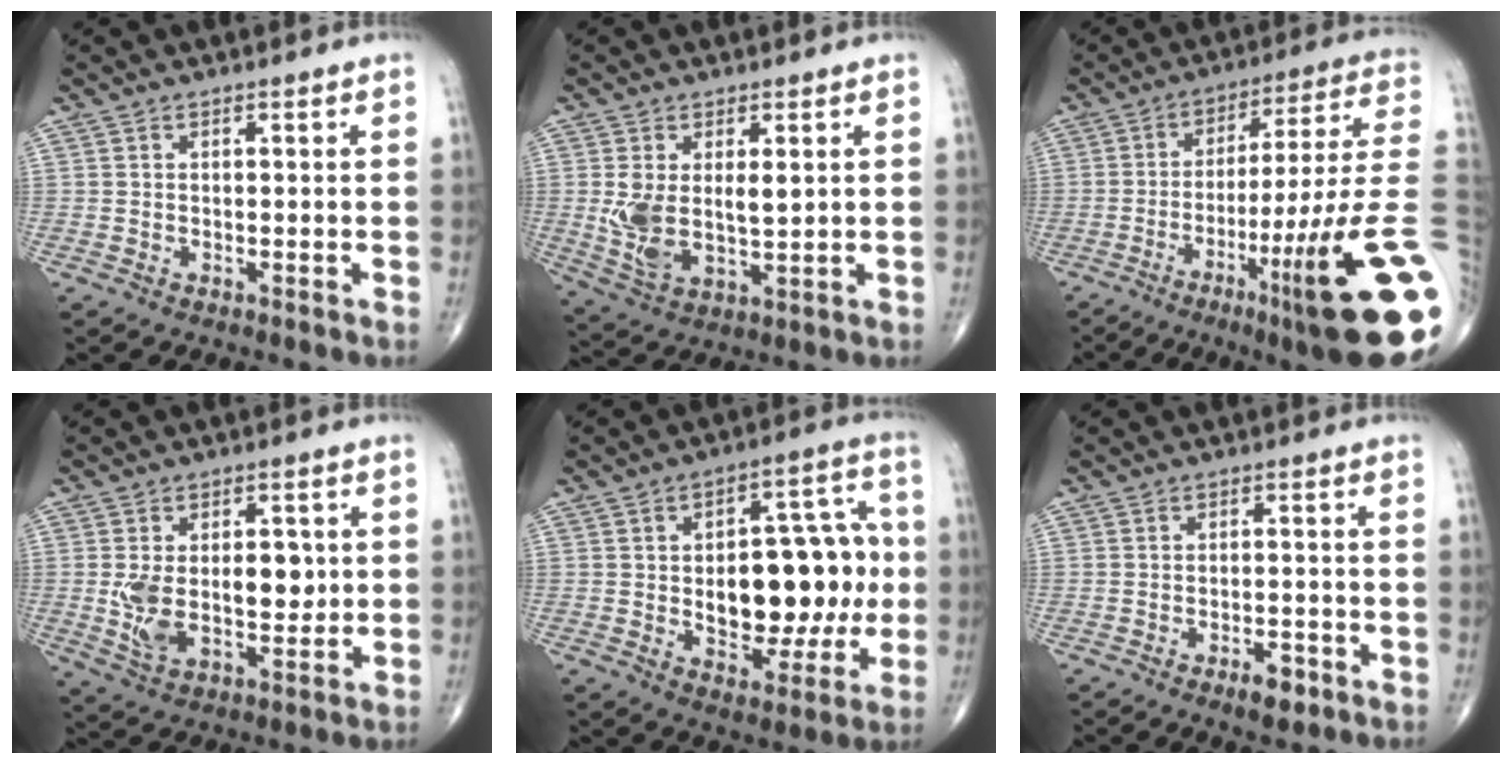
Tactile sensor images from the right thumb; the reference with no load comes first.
{"total": 8.7, "force": [1.2, 4.3, 7.5], "torque": [-0.142, -0.015, 0.036]}
{"total": 26.2, "force": [-8.6, 2.2, 24.7], "torque": [-0.298, 0.027, -0.127]}
{"total": 12.8, "force": [0.6, 7.3, 10.4], "torque": [-0.162, -0.005, 0.024]}
{"total": 19.6, "force": [-0.5, 10.8, 16.3], "torque": [-0.185, 0.026, 0.004]}
{"total": 4.0, "force": [-2.3, 1.6, 2.9], "torque": [-0.035, 0.009, -0.032]}